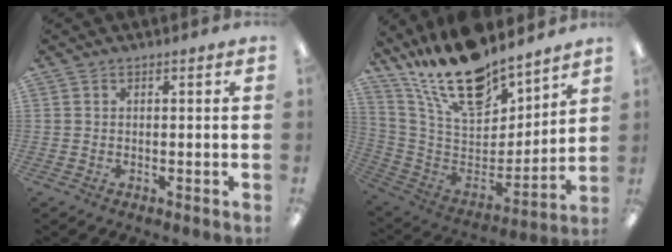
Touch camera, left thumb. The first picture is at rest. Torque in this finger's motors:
{"motor_torque": [0.56, 0.19, 1.48, -1.29, 0.18]}